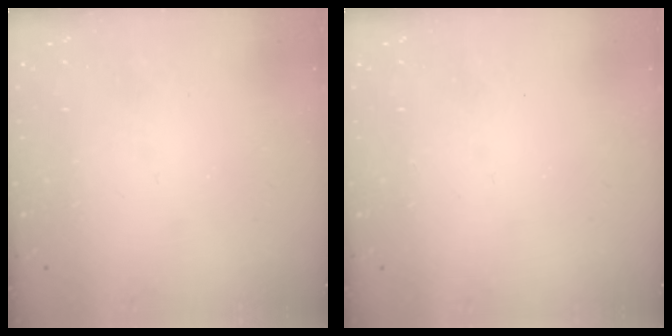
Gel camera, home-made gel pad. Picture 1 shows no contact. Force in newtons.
{"total": 0.0}